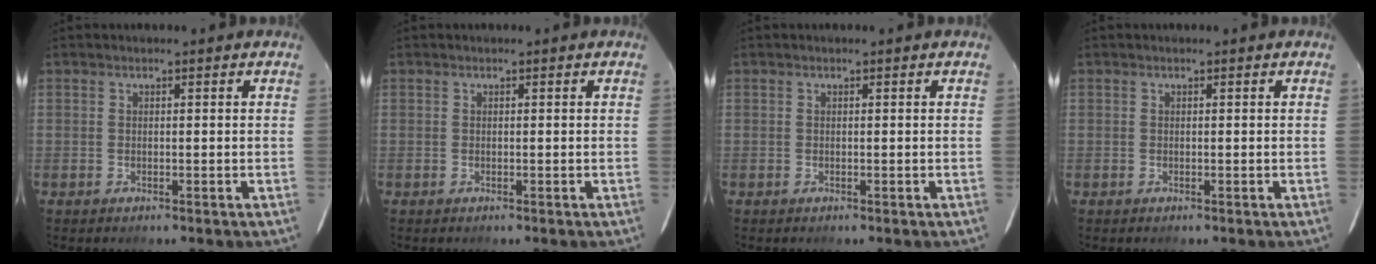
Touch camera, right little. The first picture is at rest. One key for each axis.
{"total": 0.0}
{"total": 0.0}
{"total": 0.0}